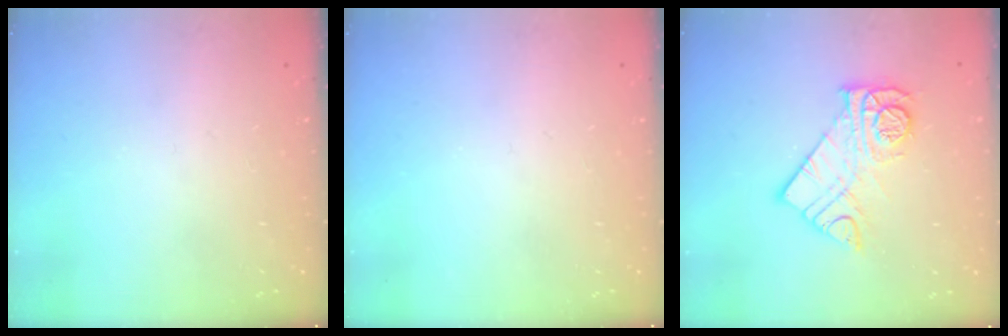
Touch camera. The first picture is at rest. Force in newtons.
{"total": 0.0}
{"total": 11.4, "press": 11.4, "slide": 1.0}